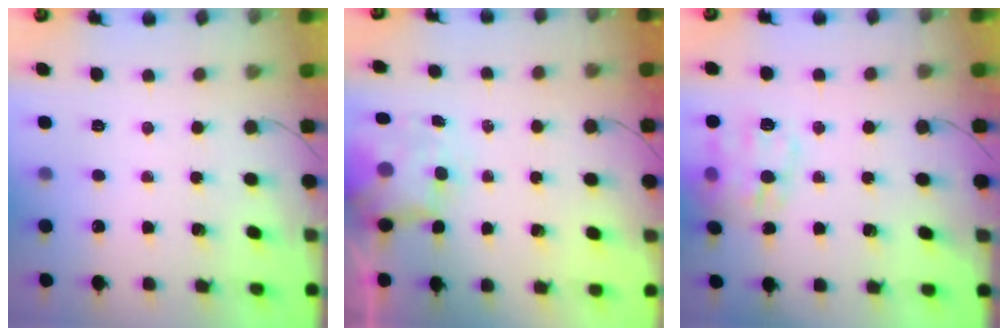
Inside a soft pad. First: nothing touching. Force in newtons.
{"total": 5.9, "press": 5.9, "slide": 1.1}
{"total": 13.0, "press": 12.9, "slide": 1.2}